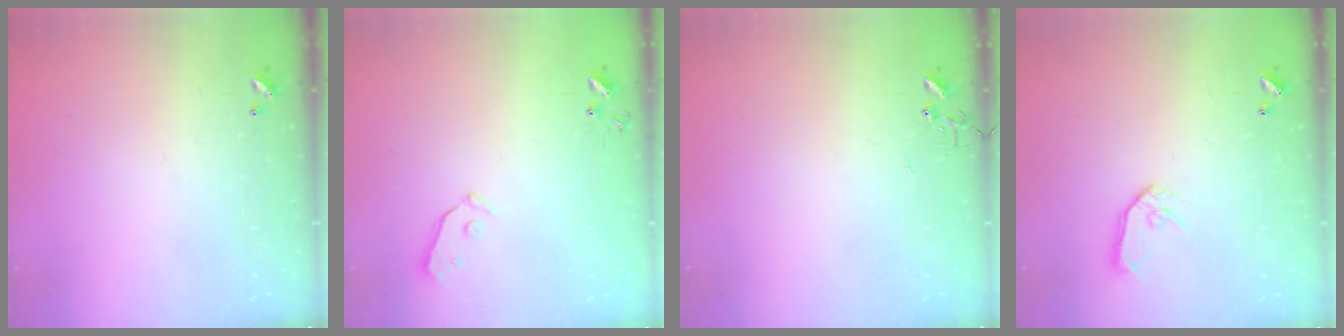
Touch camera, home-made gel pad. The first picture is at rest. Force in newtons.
{"total": 3.8, "press": 3.8, "slide": 0.4}
{"total": 0.0}
{"total": 8.8, "press": 8.8, "slide": 0.6}